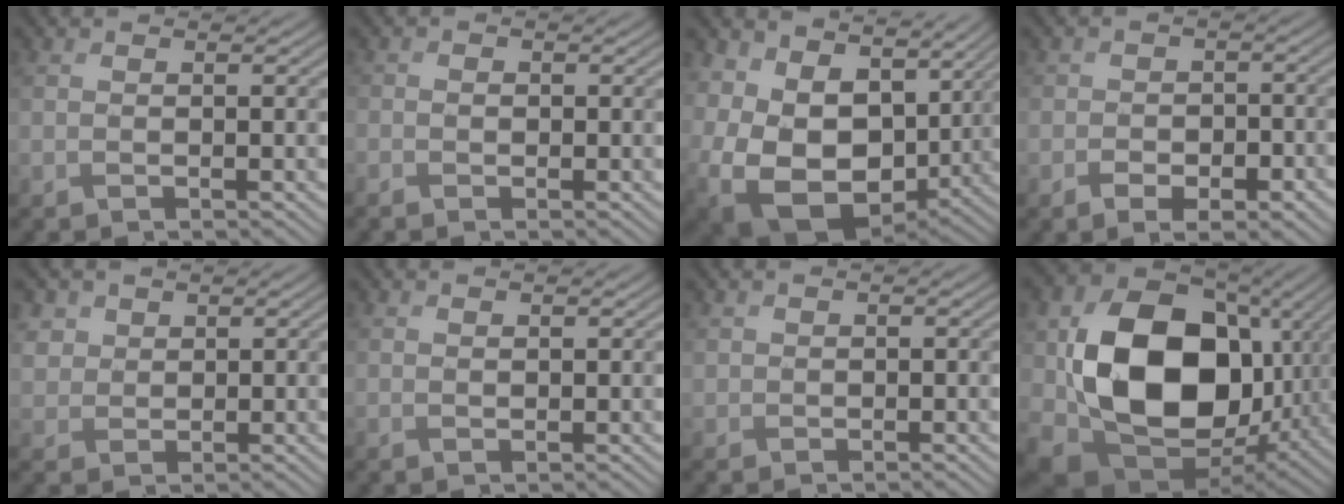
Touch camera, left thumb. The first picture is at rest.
{"total": 1.0, "force": [-0.7, 0.2, -0.7], "torque": [0.015, 0.001, -0.014]}
{"total": 16.1, "force": [0.9, 12.6, 9.9], "torque": [-0.255, -0.036, 0.037]}
{"total": 4.5, "force": [-2.6, 3.1, 1.8], "torque": [-0.022, -0.018, -0.042]}
{"total": 3.0, "force": [1.6, 2.5, -0.1], "torque": [-0.021, 0.002, 0.036]}
{"total": 0.6, "force": [0.6, 0.0, 0.0], "torque": [-0.001, -0.003, 0.017]}
{"total": 0.9, "force": [0.4, 0.4, -0.7], "torque": [0.007, 0.002, 0.017]}
{"total": 17.7, "force": [-0.3, 13.2, 11.9], "torque": [-0.260, -0.029, 0.002]}